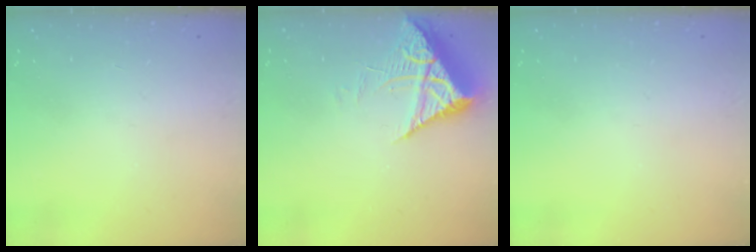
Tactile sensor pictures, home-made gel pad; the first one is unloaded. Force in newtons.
{"total": 7.2, "press": 7.2, "slide": 0.8}
{"total": 0.0}